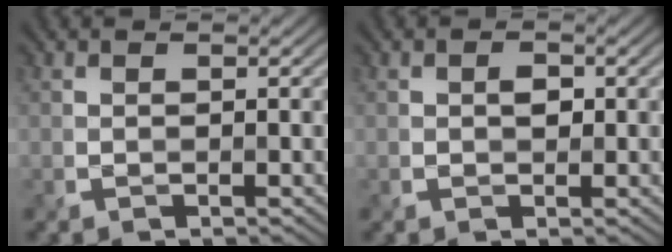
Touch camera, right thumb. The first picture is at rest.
{"total": 1.3, "force": [0.1, 0.9, 0.9], "torque": [-0.017, -0.004, 0.001]}